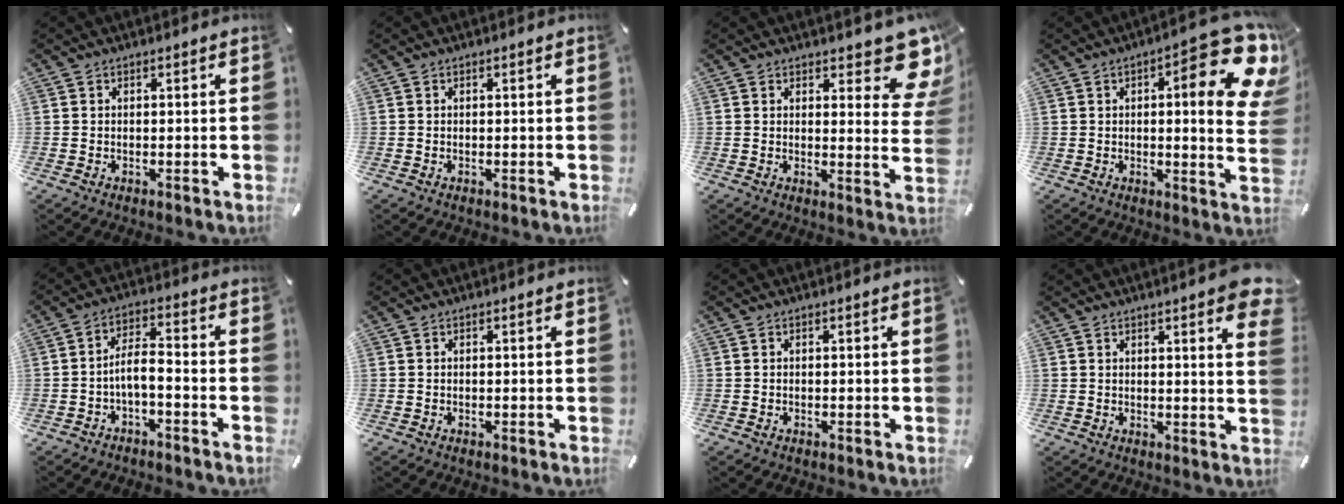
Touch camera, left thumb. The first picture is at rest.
{"total": 0.0}
{"total": 10.5, "force": [7.0, 4.2, 6.5], "torque": [-0.059, -0.056, 0.119]}
{"total": 18.4, "force": [7.4, 5.1, 16.1], "torque": [-0.206, -0.061, 0.106]}
{"total": 5.5, "force": [-2.7, 2.0, 4.4], "torque": [-0.082, 0.011, -0.051]}
{"total": 0.0}
{"total": 0.0}
{"total": 5.5, "force": [3.1, 0.9, 4.4], "torque": [-0.058, -0.022, 0.048]}